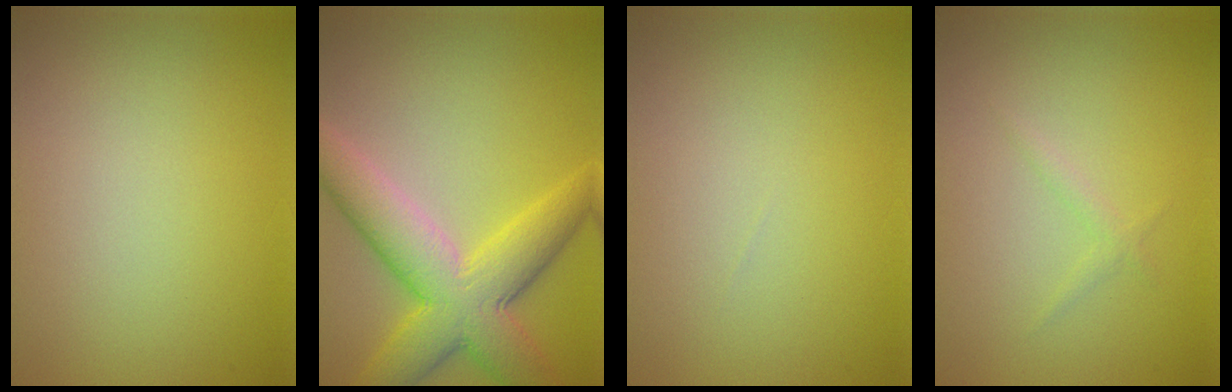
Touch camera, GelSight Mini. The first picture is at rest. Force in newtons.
{"total": 8.4, "press": 8.4, "slide": 0.4}
{"total": 0.0}
{"total": 0.8, "press": 0.8, "slide": 0.1}